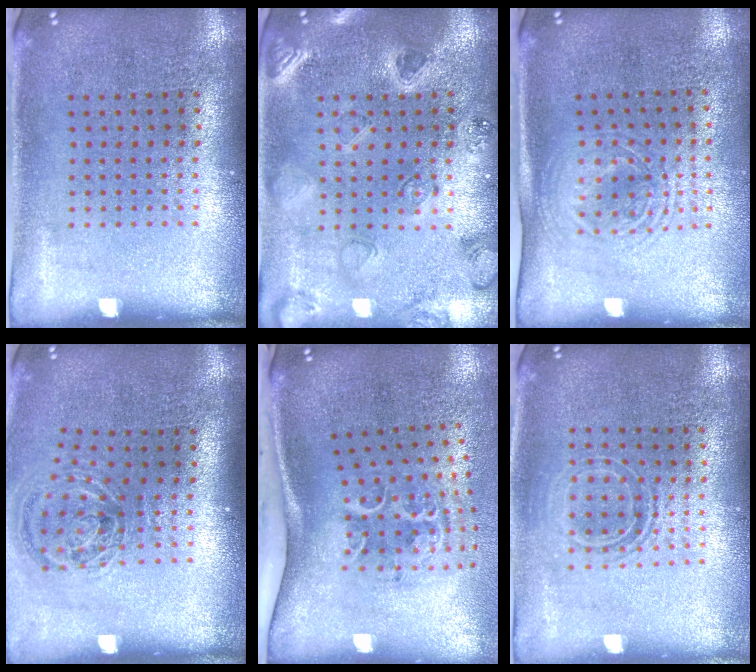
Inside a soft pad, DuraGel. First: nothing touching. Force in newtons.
{"total": 0.7, "press": 0.7, "slide": 0.3}
{"total": 1.6, "press": 1.4, "slide": 0.9}
{"total": 1.2, "press": 1.0, "slide": 0.6}
{"total": 2.3, "press": 1.3, "slide": 1.9}
{"total": 1.5, "press": 1.2, "slide": 0.9}